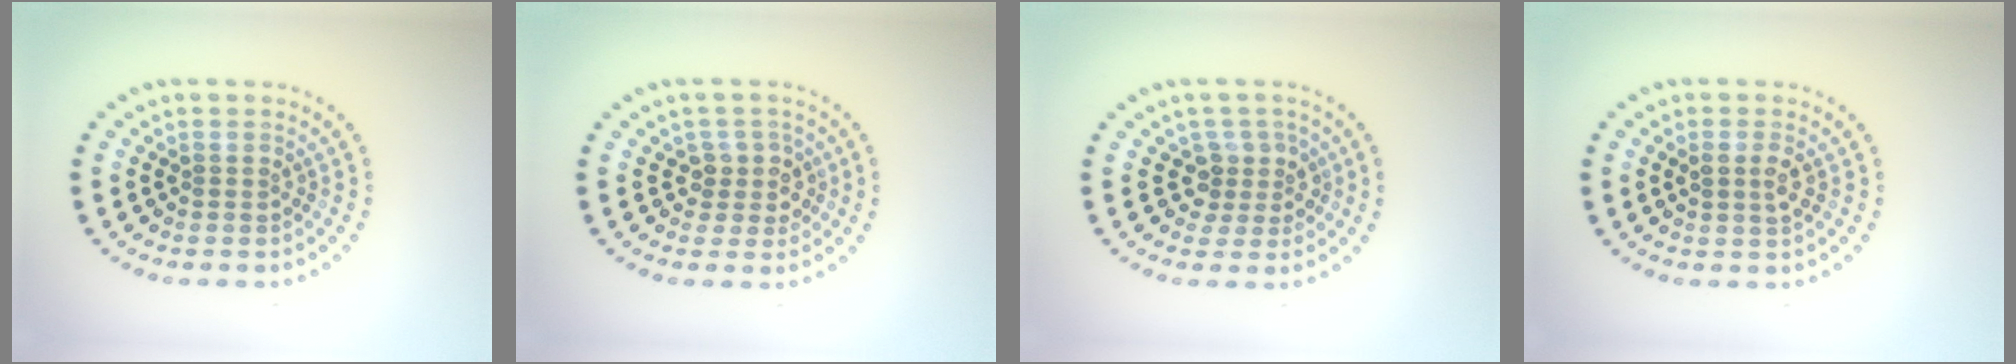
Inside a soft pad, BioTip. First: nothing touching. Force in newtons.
{"total": 2.4, "press": 2.0, "slide": 1.3}
{"total": 2.5, "press": 1.9, "slide": 1.5}
{"total": 1.5, "press": 1.5, "slide": 0.3}